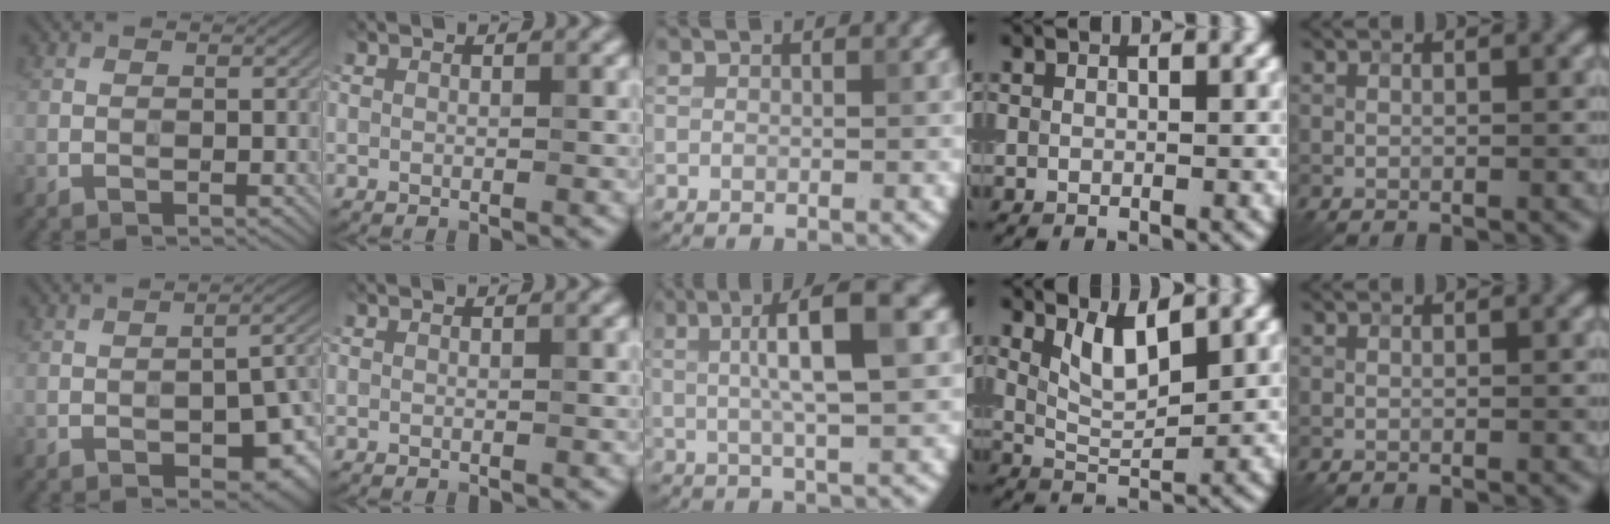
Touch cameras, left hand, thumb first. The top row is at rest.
{"thumb": {"total": 9.2, "force": [-4.1, 4.0, 7.2], "torque": [-0.096, -0.009, -0.055]}, "middle": {"total": 7.6, "force": [1.8, 1.7, 7.2], "torque": [-0.104, 0.017, 0.024]}, "ring": {"total": 3.5, "force": [2.0, 1.1, 2.7], "torque": [-0.057, -0.006, 0.042]}}